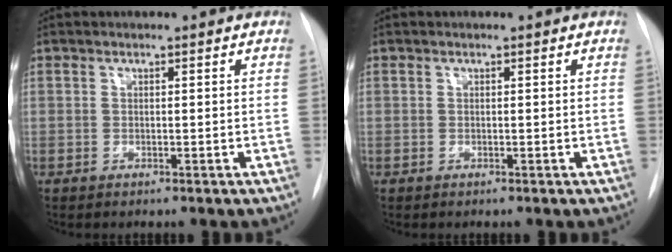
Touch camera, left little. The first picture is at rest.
{"total": 0.0}